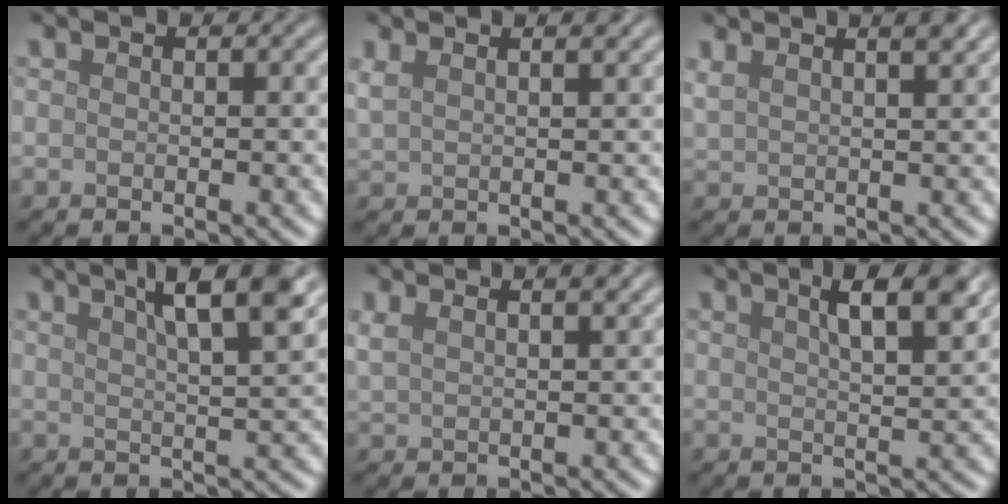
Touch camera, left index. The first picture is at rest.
{"total": 3.6, "force": [2.3, 1.5, 2.4], "torque": [-0.033, 0.018, 0.020]}
{"total": 5.4, "force": [3.4, 2.2, 3.6], "torque": [-0.036, 0.034, 0.028]}
{"total": 6.5, "force": [3.6, 1.4, 5.2], "torque": [-0.058, 0.018, 0.046]}
{"total": 4.2, "force": [2.6, 1.8, 2.8], "torque": [-0.035, 0.025, 0.020]}
{"total": 5.4, "force": [2.9, 1.5, 4.4], "torque": [-0.046, 0.018, 0.031]}